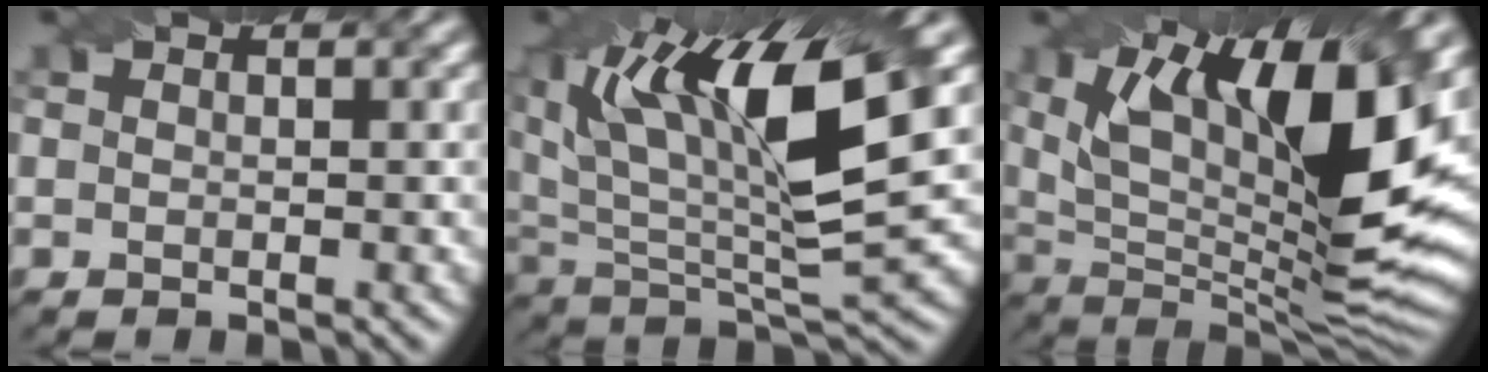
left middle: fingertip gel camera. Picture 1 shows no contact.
{"total": 15.2, "force": [6.6, 5.0, 12.7], "torque": [-0.232, 0.011, 0.121]}
{"total": 16.7, "force": [5.7, 5.8, 14.6], "torque": [-0.240, 0.005, 0.100]}